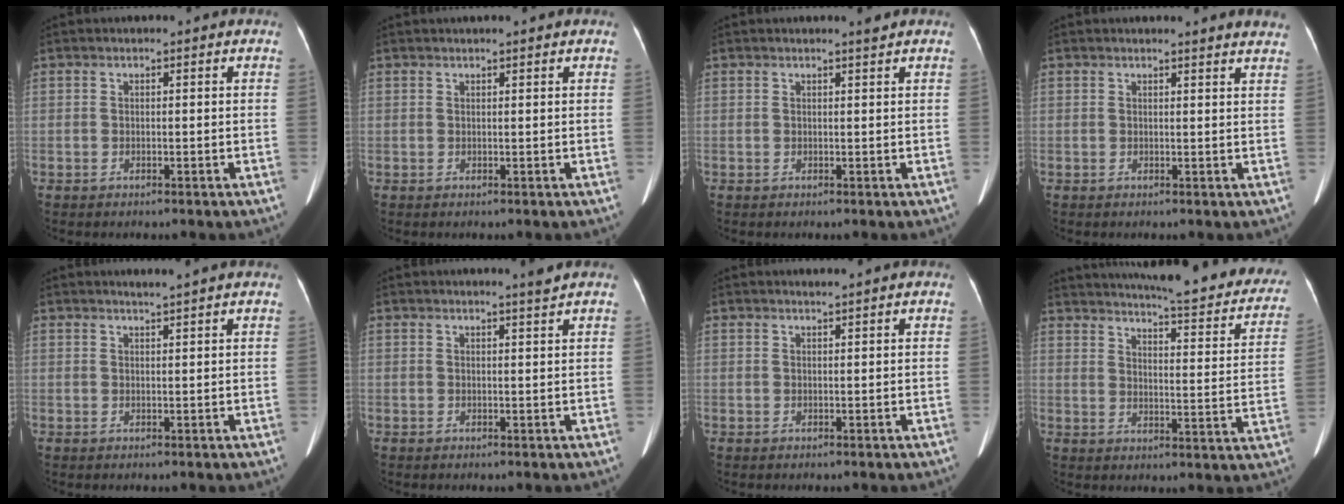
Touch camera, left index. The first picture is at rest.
{"total": 1.8, "force": [1.5, 0.2, 1.0], "torque": [-0.011, 0.016, 0.020]}
{"total": 0.7, "force": [0.7, -0.2, 0.2], "torque": [-0.013, -0.007, 0.014]}
{"total": 5.4, "force": [5.2, 0.0, 1.4], "torque": [-0.012, -0.008, 0.034]}
{"total": 1.9, "force": [1.6, -0.6, 0.7], "torque": [-0.010, 0.003, 0.029]}
{"total": 1.3, "force": [1.1, -0.6, 0.3], "torque": [-0.016, -0.011, 0.023]}
{"total": 0.7, "force": [0.6, -0.2, 0.2], "torque": [-0.009, -0.004, 0.016]}
{"total": 26.6, "force": [23.2, 4.2, 12.4], "torque": [-0.171, -0.055, 0.269]}